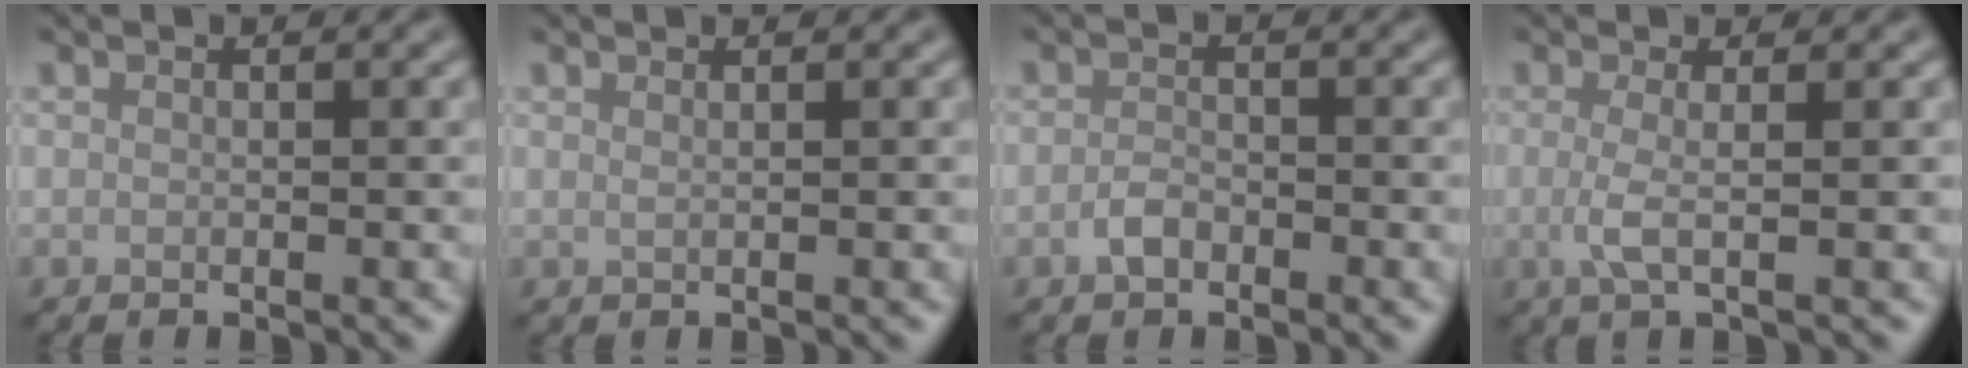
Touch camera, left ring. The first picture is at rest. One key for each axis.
{"total": 0.6, "fx": 0.3, "fy": 0.3, "fz": 0.5, "tx": -0.005, "ty": -0.002, "tz": -0.001}
{"total": 1.7, "fx": -1.1, "fy": 0.8, "fz": 0.9, "tx": -0.023, "ty": 0.000, "tz": -0.026}
{"total": 2.4, "fx": -0.4, "fy": 0.6, "fz": 2.3, "tx": -0.049, "ty": -0.004, "tz": -0.012}